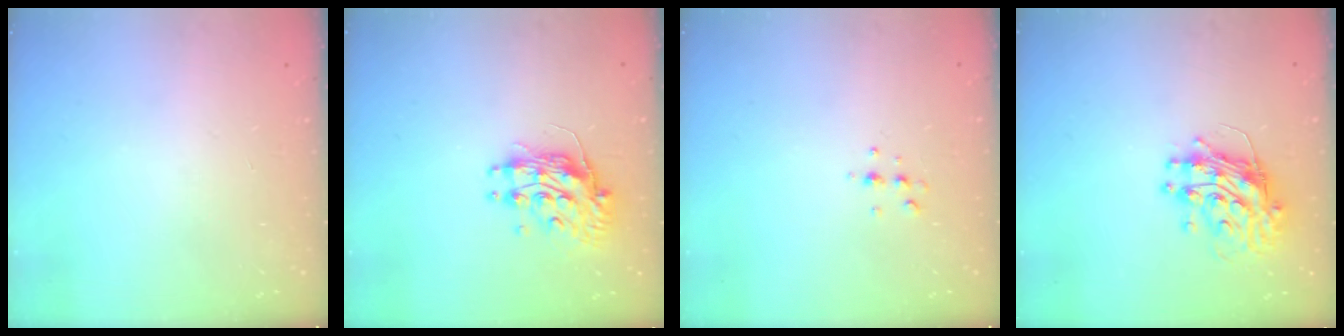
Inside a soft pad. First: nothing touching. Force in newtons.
{"total": 10.6, "press": 10.6, "slide": 0.7}
{"total": 4.7, "press": 4.6, "slide": 0.6}
{"total": 12.0, "press": 11.9, "slide": 1.2}